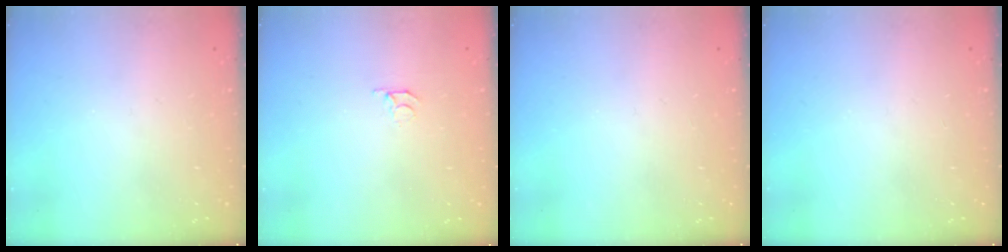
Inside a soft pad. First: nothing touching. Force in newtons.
{"total": 3.0, "press": 3.0, "slide": 0.3}
{"total": 0.0}
{"total": 0.0}